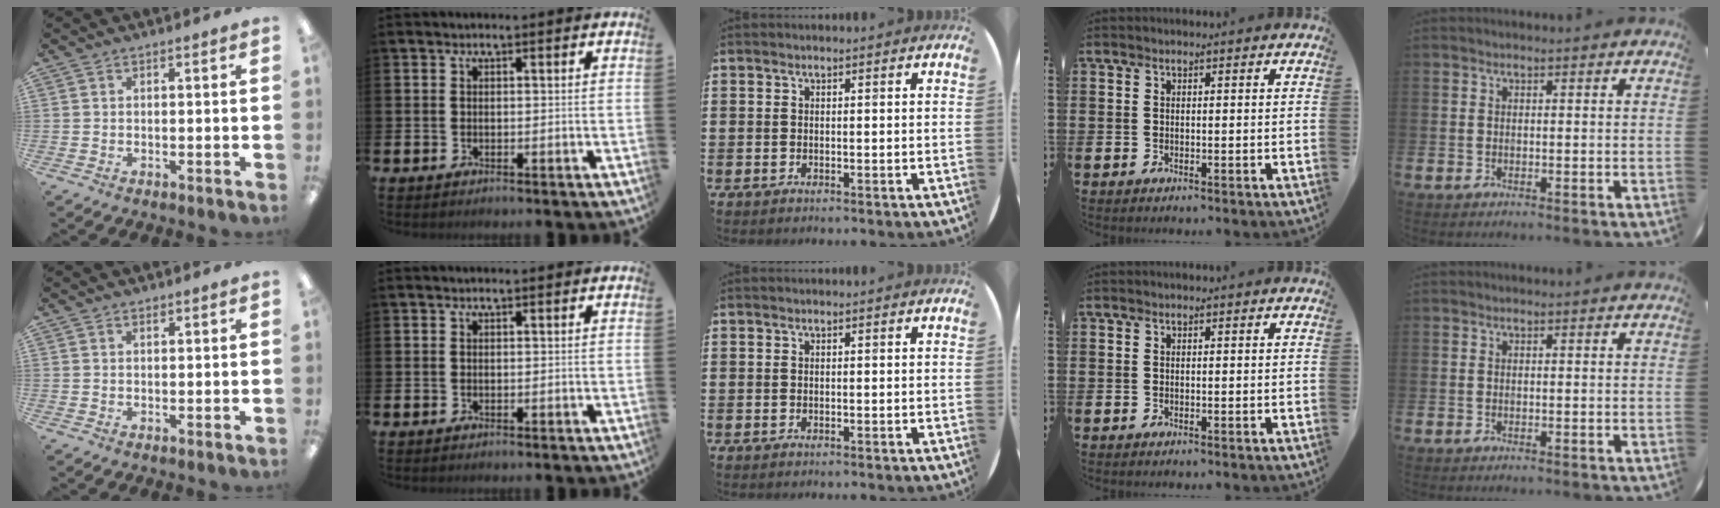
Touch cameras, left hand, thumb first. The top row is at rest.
{"thumb": {"total": 0.7, "force": [0.6, 0.3, 0.1], "torque": [-0.003, -0.001, 0.012]}}